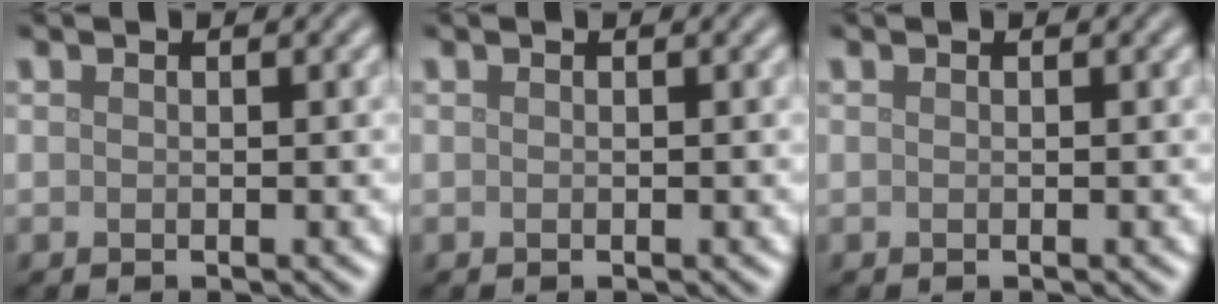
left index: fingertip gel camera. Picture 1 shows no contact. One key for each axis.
{"total": 0.0}
{"total": 0.0}